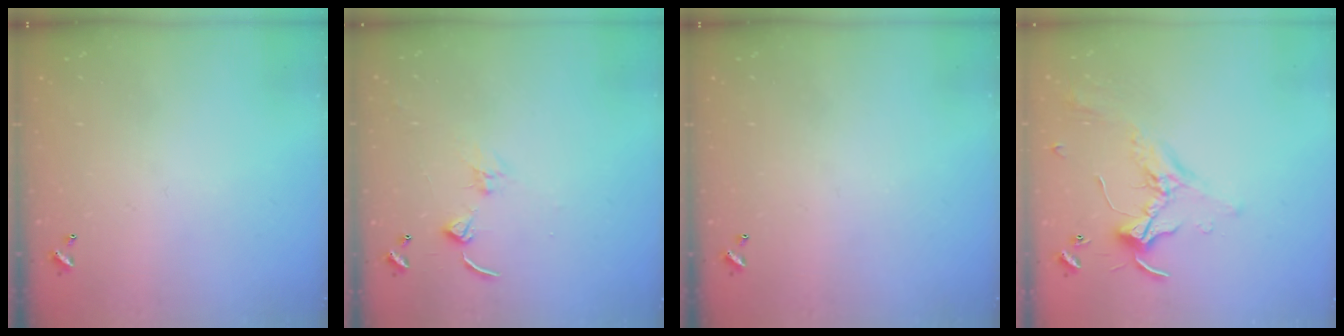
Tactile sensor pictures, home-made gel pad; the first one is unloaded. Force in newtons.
{"total": 1.4, "press": 1.3, "slide": 0.3}
{"total": 0.0}
{"total": 1.7, "press": 1.6, "slide": 0.2}